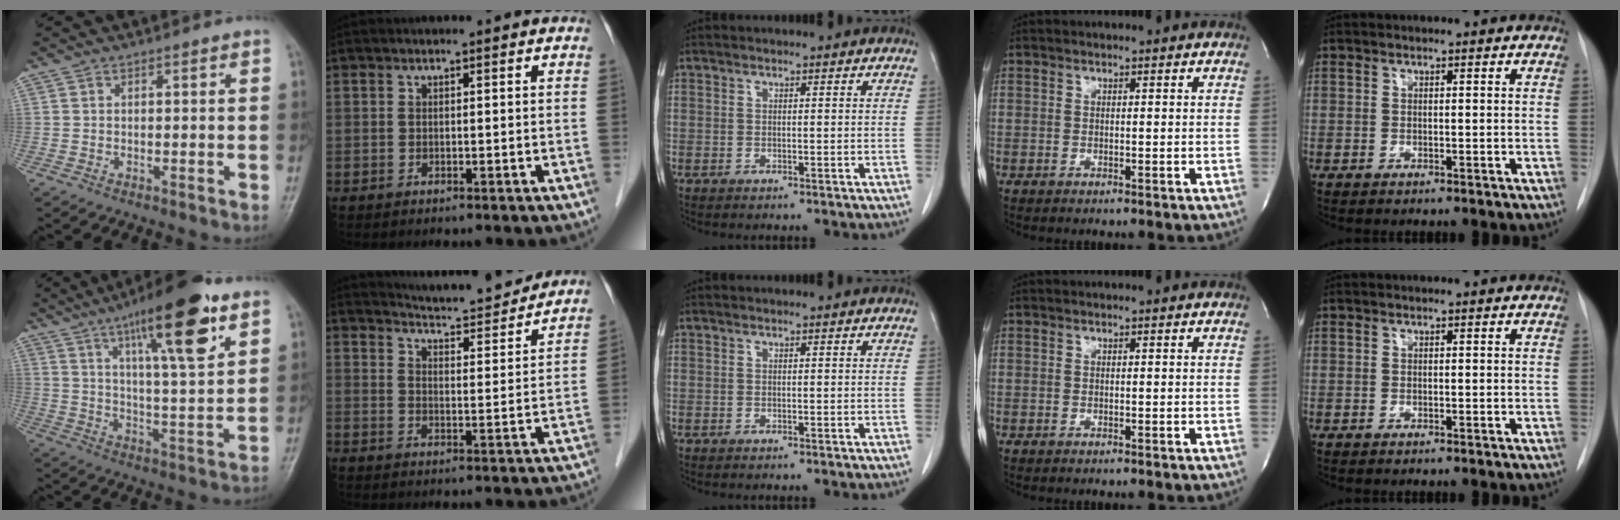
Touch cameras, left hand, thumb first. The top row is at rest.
{"thumb": {"total": 18.6, "force": [9.9, 4.1, 15.2], "torque": [-0.220, -0.037, 0.156]}, "index": {"total": 12.7, "force": [12.2, 0.2, 3.5], "torque": [-0.060, -0.003, 0.171]}}